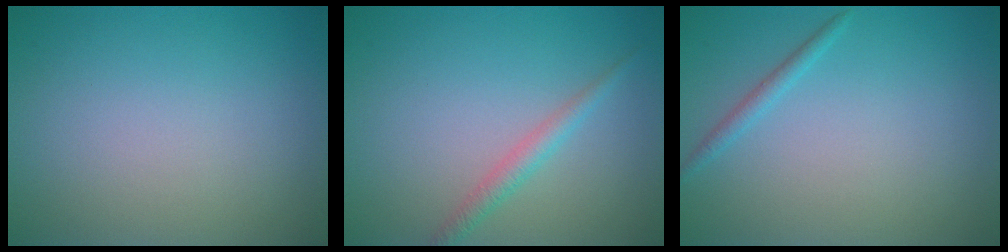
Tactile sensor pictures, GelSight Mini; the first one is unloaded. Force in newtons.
{"total": 1.7, "press": 1.7, "slide": 0.0}
{"total": 1.1, "press": 1.1, "slide": 0.0}